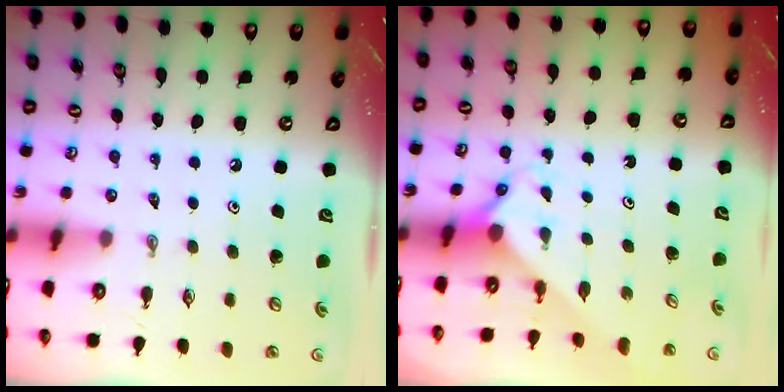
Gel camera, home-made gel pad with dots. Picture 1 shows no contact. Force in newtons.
{"total": 3.1, "press": 3.0, "slide": 0.3}